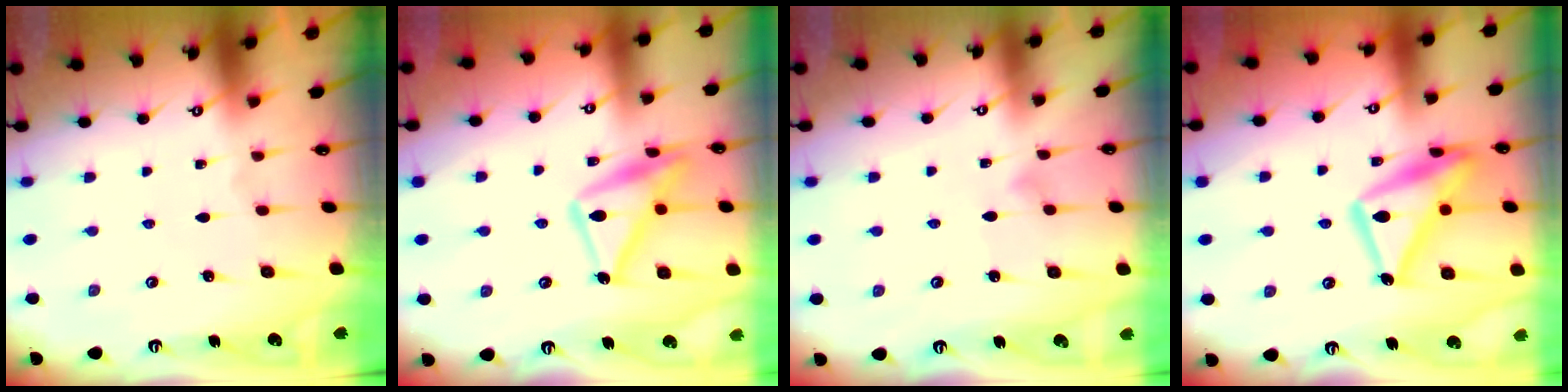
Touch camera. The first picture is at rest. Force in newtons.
{"total": 16.2, "press": 16.1, "slide": 1.1}
{"total": 4.8, "press": 4.8, "slide": 0.4}
{"total": 17.9, "press": 17.9, "slide": 1.1}